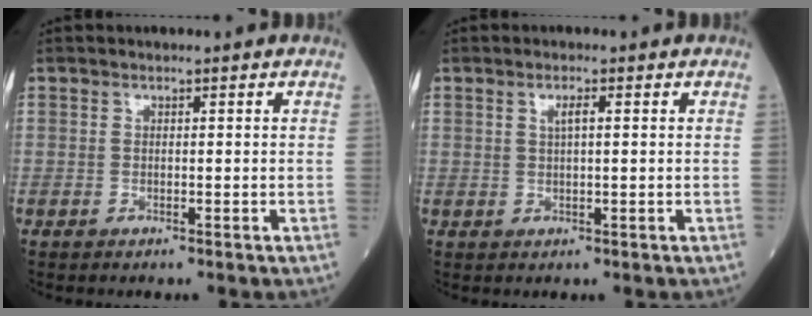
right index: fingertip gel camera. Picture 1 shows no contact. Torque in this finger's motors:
{"motor_torque": [-0.10, 0.08, 0.01, 0.02]}